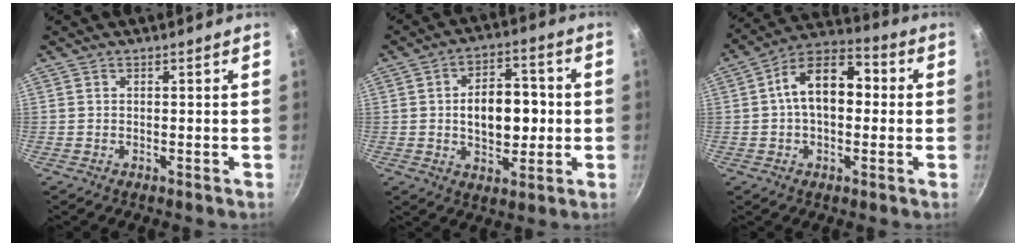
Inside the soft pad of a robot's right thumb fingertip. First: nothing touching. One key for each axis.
{"total": 11.9, "fx": 0.0, "fy": 7.3, "fz": 9.5, "tx": -0.112, "ty": 0.014, "tz": 0.001}
{"total": 13.4, "fx": 1.2, "fy": 8.1, "fz": 10.6, "tx": -0.156, "ty": 0.037, "tz": 0.005}